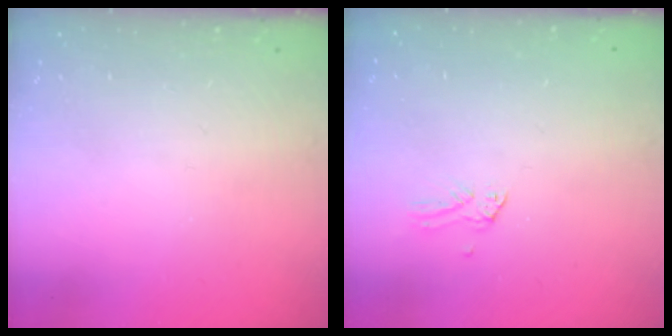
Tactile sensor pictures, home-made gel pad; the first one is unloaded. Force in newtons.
{"total": 0.0}